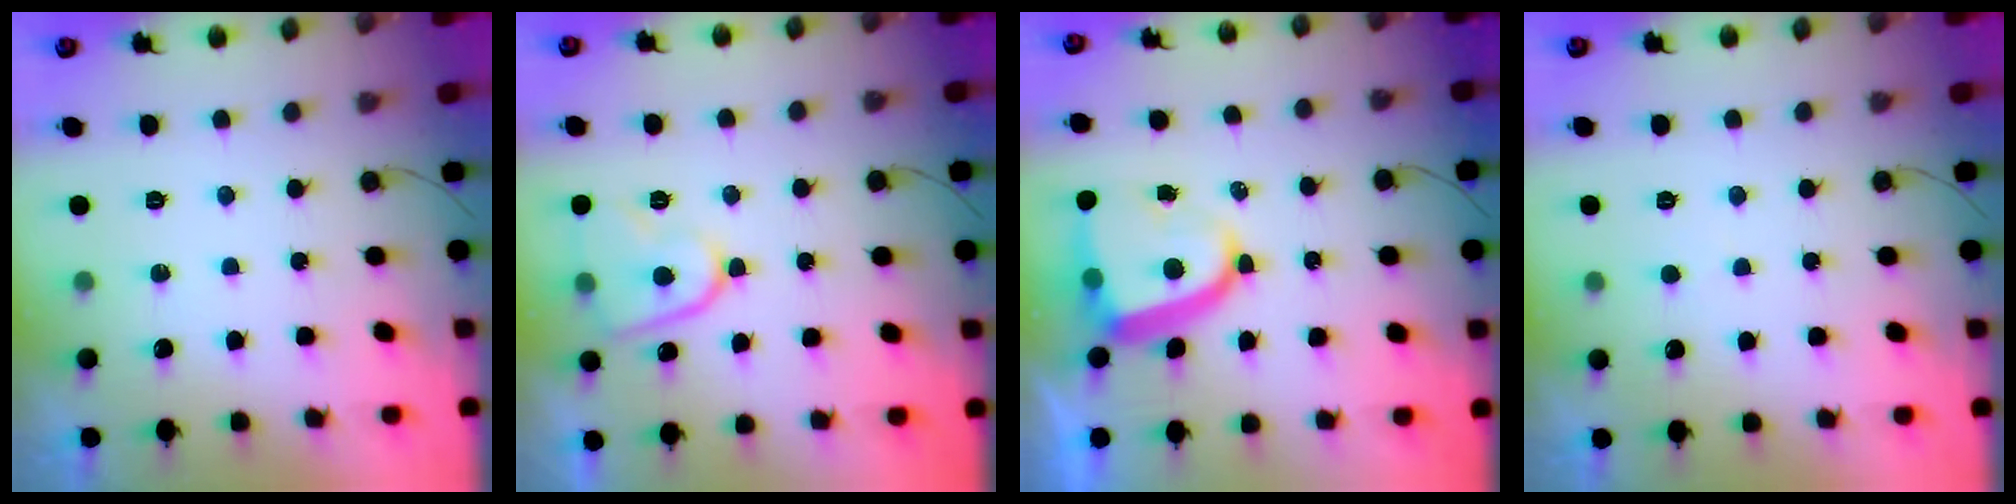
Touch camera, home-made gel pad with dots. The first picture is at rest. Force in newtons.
{"total": 10.8, "press": 10.7, "slide": 1.4}
{"total": 12.3, "press": 12.2, "slide": 1.4}
{"total": 2.6, "press": 2.6, "slide": 0.1}